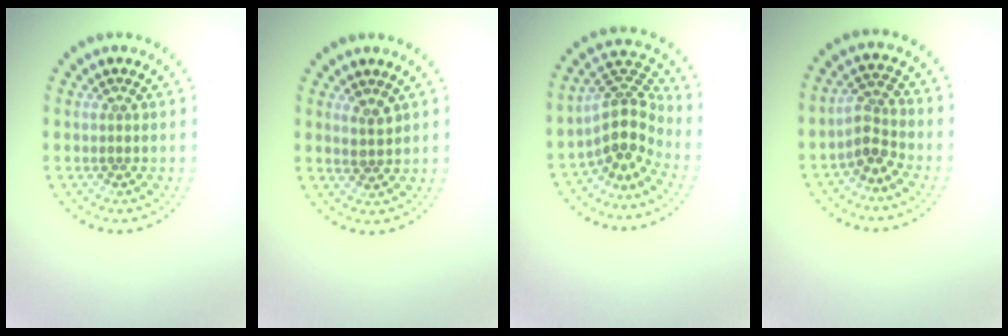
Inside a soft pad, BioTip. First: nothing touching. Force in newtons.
{"total": 1.3, "press": 1.2, "slide": 0.6}
{"total": 4.3, "press": 3.0, "slide": 3.0}
{"total": 2.4, "press": 1.9, "slide": 1.5}